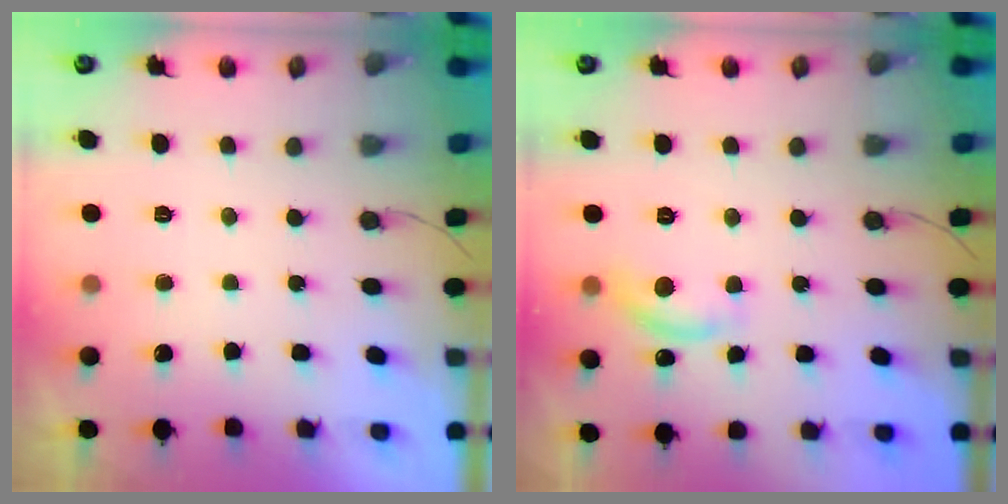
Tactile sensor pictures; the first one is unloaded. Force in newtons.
{"total": 10.4, "press": 10.4, "slide": 0.5}